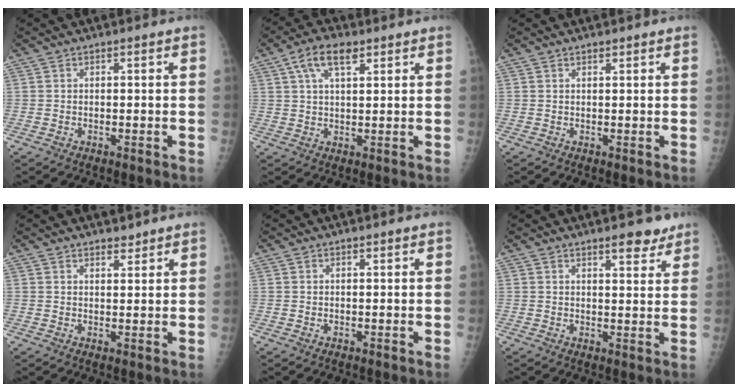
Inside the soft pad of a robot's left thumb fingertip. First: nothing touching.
{"total": 6.9, "force": [3.5, 3.0, 5.1], "torque": [-0.088, 0.001, 0.062]}
{"total": 0.8, "force": [0.7, 0.2, 0.4], "torque": [-0.005, -0.003, 0.011]}
{"total": 2.5, "force": [2.2, 0.9, 0.9], "torque": [0.001, -0.015, 0.031]}
{"total": 0.6, "force": [0.5, 0.3, 0.3], "torque": [-0.003, -0.002, 0.008]}
{"total": 5.0, "force": [3.8, 1.6, 2.8], "torque": [-0.018, -0.023, 0.051]}